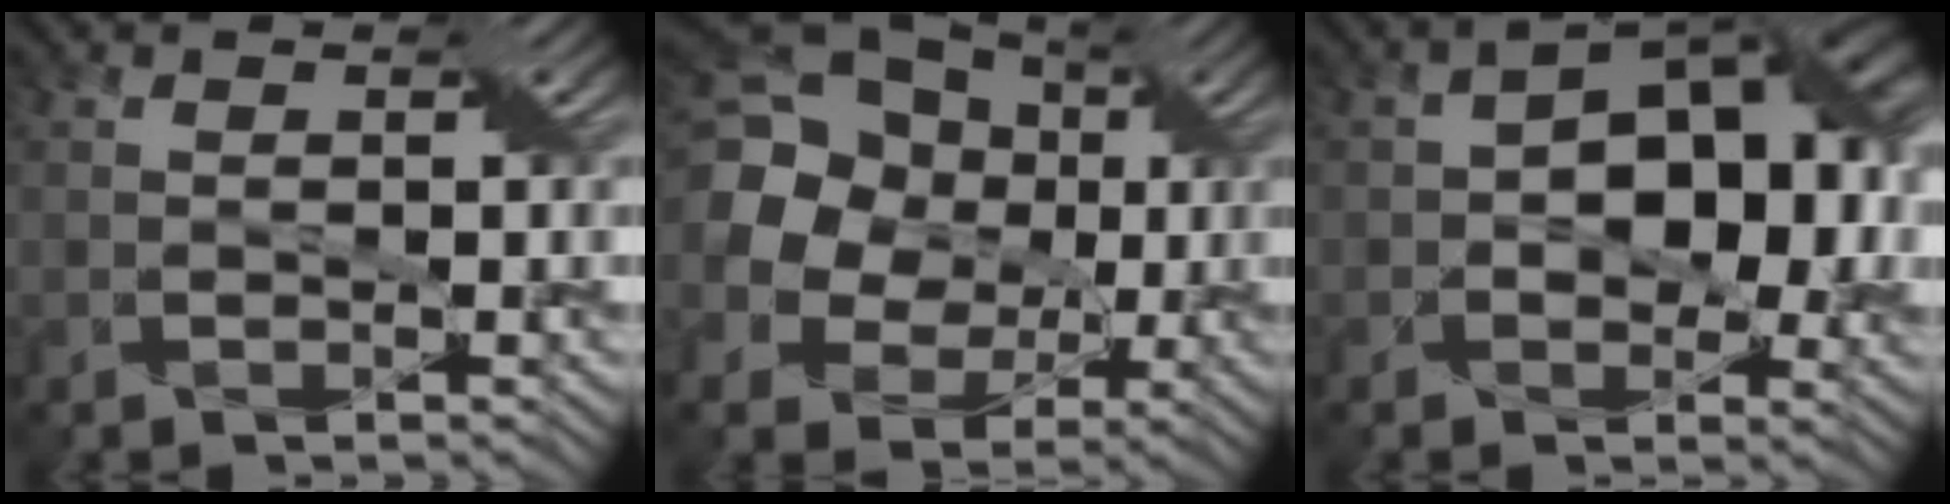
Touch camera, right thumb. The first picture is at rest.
{"total": 19.8, "force": [2.4, 17.4, 9.1], "torque": [-0.257, 0.018, 0.019]}
{"total": 11.0, "force": [0.6, 7.1, 8.3], "torque": [-0.104, 0.013, 0.002]}